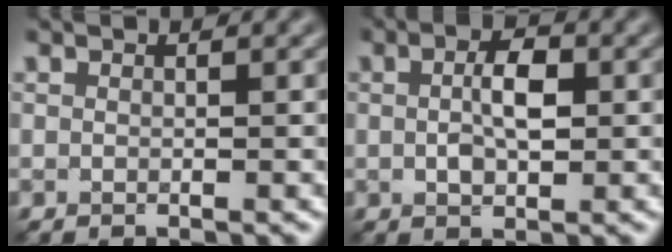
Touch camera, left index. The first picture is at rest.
{"total": 3.4, "force": [0.2, 1.6, 2.9], "torque": [-0.058, 0.002, 0.002]}